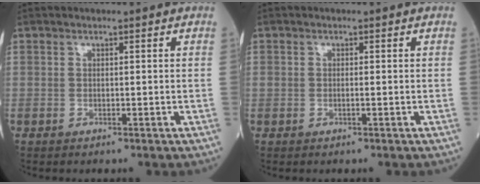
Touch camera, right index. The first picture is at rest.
{"total": 0.6, "force": [0.0, 0.4, 0.5], "torque": [-0.019, 0.004, 0.004]}